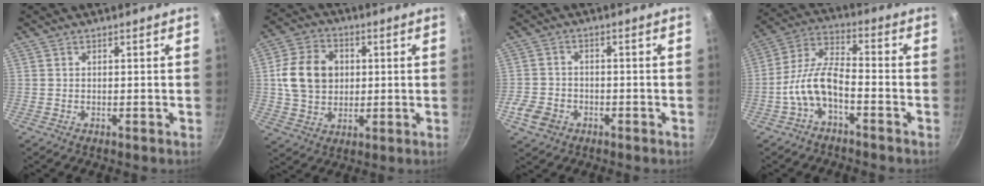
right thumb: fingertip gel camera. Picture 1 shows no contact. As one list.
[{"total": 12.9, "force": [1.7, 10.2, 7.6], "torque": [-0.112, 0.006, 0.026]}, {"total": 5.7, "force": [-2.7, 4.3, 2.6], "torque": [-0.052, 0.024, -0.050]}, {"total": 9.3, "force": [-4.1, 4.1, 7.3], "torque": [-0.148, 0.044, -0.086]}]